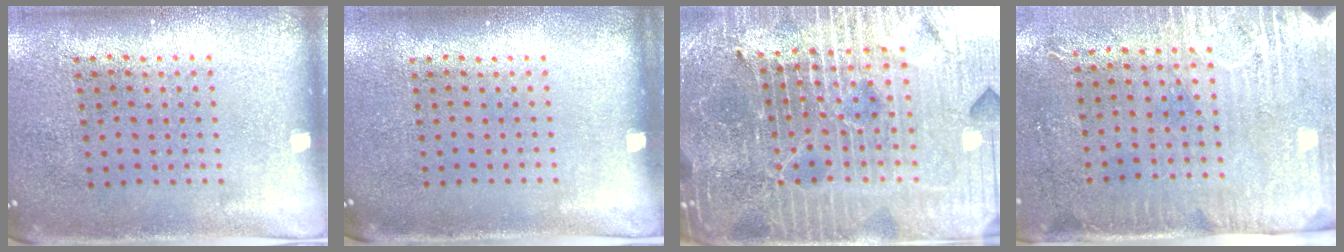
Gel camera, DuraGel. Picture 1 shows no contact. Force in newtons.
{"total": 0.0}
{"total": 6.6, "press": 5.8, "slide": 3.0}
{"total": 3.0, "press": 2.4, "slide": 1.7}